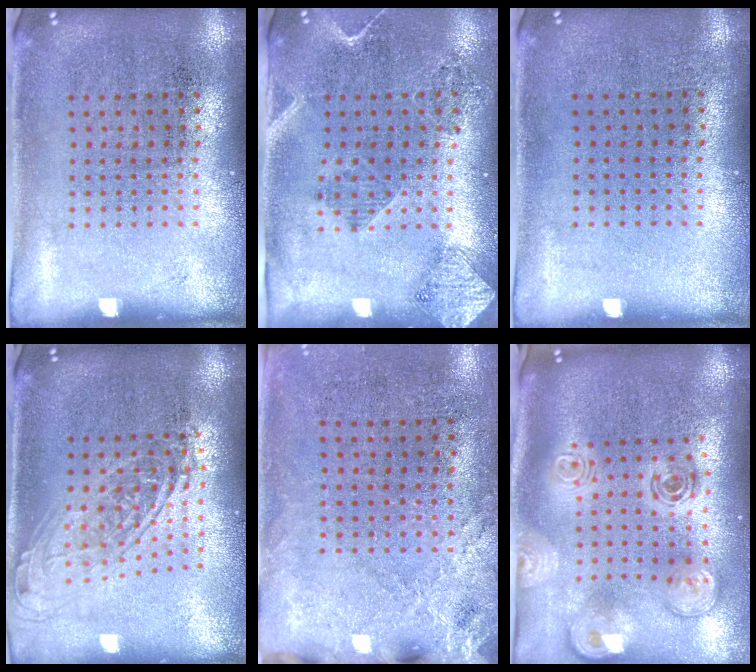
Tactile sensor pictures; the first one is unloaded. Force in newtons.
{"total": 1.9, "press": 1.6, "slide": 0.9}
{"total": 0.0}
{"total": 1.8, "press": 1.4, "slide": 1.1}
{"total": 2.4, "press": 2.0, "slide": 1.3}
{"total": 3.1, "press": 2.1, "slide": 2.3}